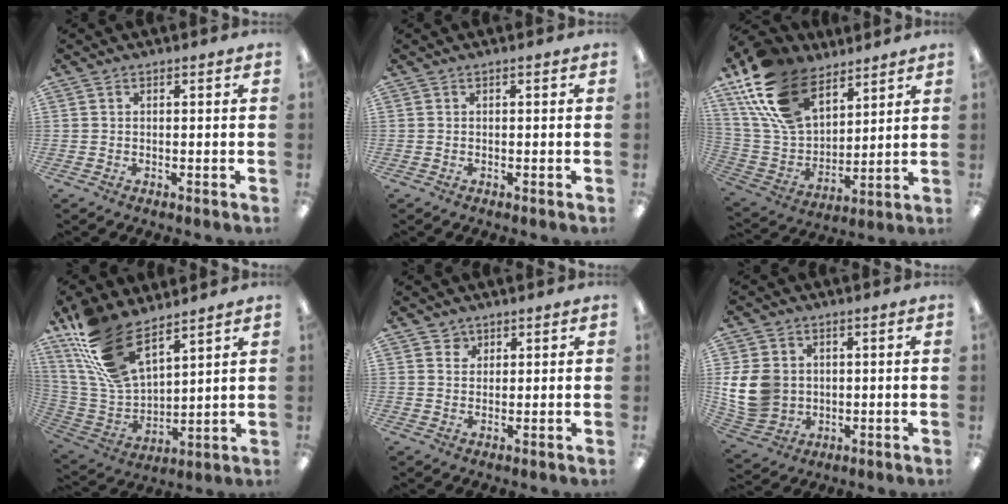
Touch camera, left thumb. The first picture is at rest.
{"total": 0.0}
{"total": 21.3, "force": [13.2, 12.1, 11.5], "torque": [-0.262, -0.055, 0.246]}
{"total": 18.0, "force": [12.2, 8.4, 10.3], "torque": [-0.253, -0.058, 0.228]}
{"total": 2.6, "force": [1.7, 2.0, 0.1], "torque": [0.009, -0.005, 0.029]}
{"total": 12.2, "force": [1.3, 10.4, 6.4], "torque": [-0.141, 0.005, 0.030]}